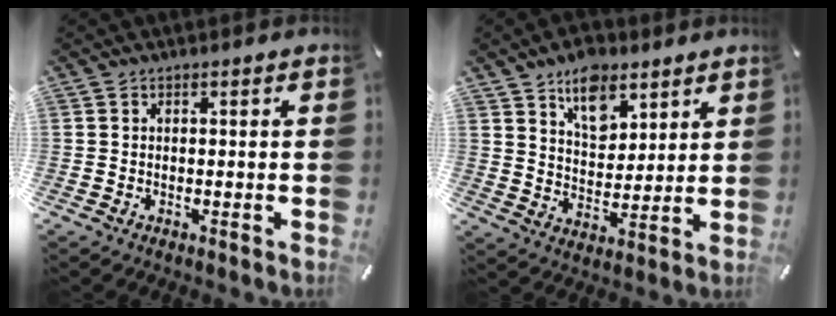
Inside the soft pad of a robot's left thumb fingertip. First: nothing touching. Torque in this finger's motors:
{"motor_torque": [1.96, 0.95, 1.23, -1.05, 0.19]}